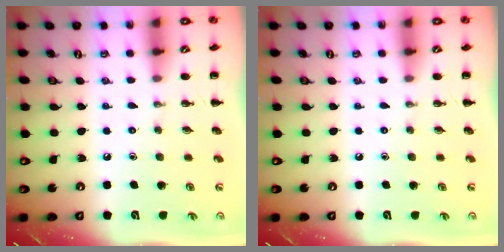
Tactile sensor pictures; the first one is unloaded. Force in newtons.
{"total": 0.0}